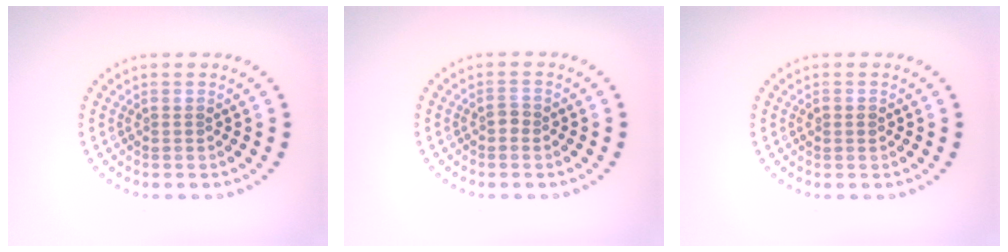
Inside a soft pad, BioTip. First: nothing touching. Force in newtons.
{"total": 0.8, "press": 0.7, "slide": 0.2}
{"total": 1.1, "press": 1.1, "slide": 0.0}